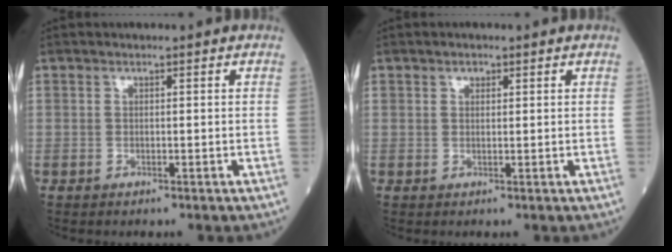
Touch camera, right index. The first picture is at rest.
{"total": 1.1, "force": [0.6, 0.8, 0.5], "torque": [-0.007, -0.001, 0.010]}